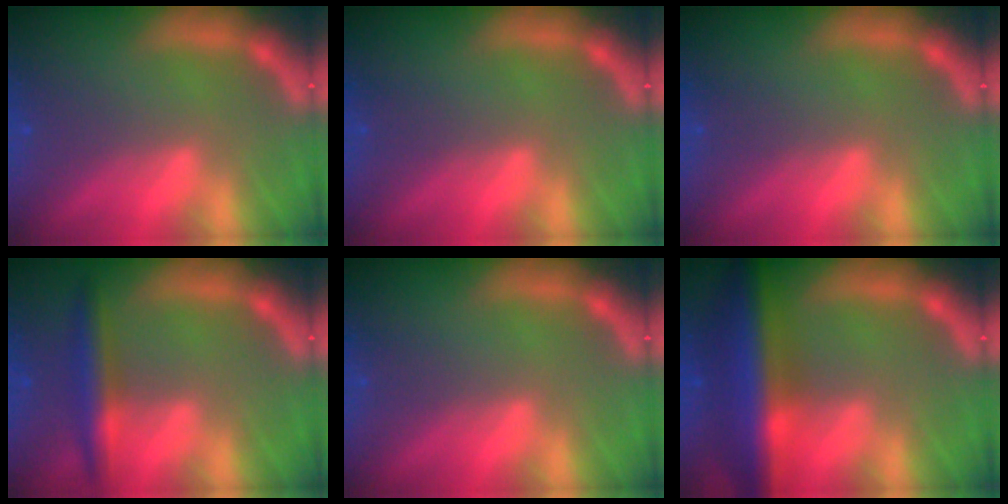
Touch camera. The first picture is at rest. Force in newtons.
{"total": 0.0}
{"total": 0.0}
{"total": 4.0}
{"total": 0.0}
{"total": 9.5}